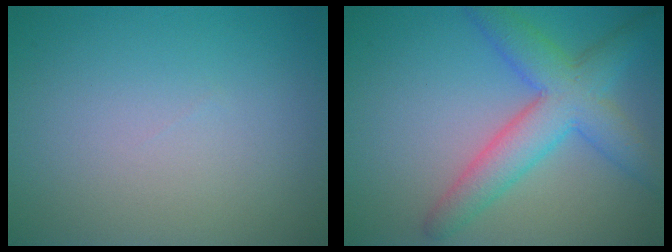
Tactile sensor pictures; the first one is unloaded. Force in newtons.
{"total": 6.1, "press": 6.1, "slide": 0.2}